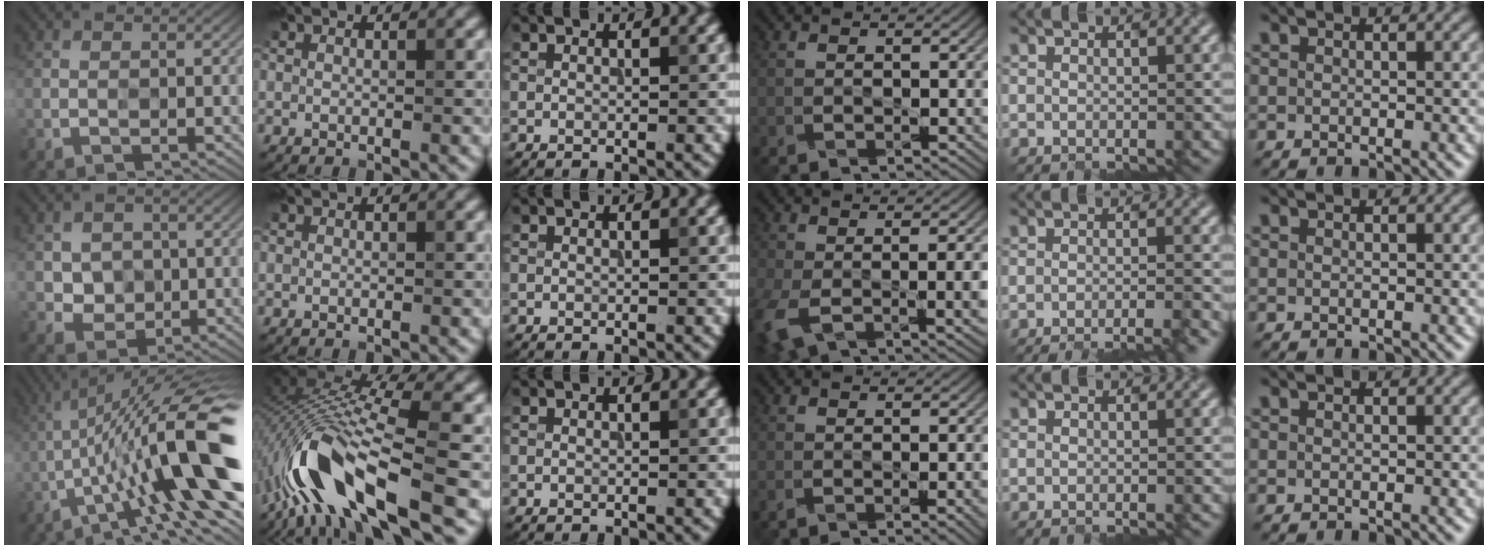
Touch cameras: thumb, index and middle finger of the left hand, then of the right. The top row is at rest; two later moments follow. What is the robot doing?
{"motion": "close", "object": "glasses case"}